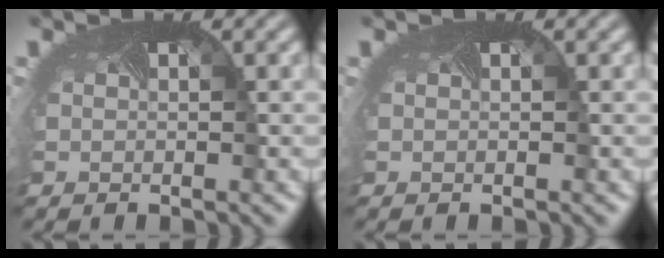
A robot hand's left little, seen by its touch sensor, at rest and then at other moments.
{"total": 0.0}